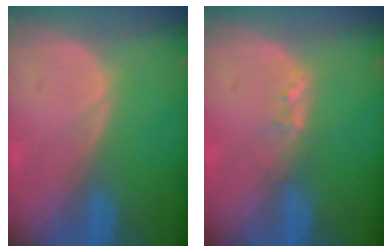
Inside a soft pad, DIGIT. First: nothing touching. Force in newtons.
{"total": 1.6, "press": 1.5, "slide": 0.3}